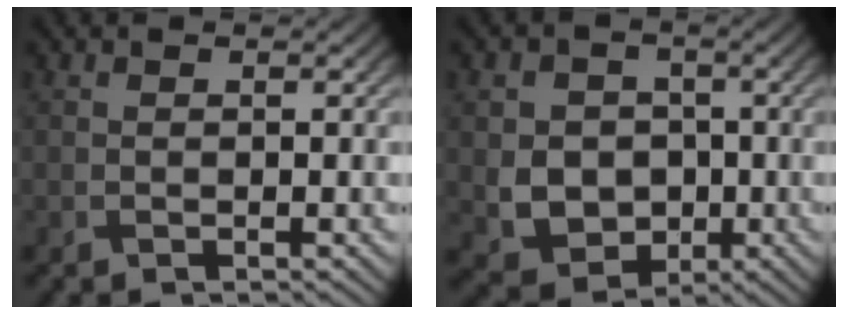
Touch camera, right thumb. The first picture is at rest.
{"total": 6.8, "force": [-0.9, 5.9, 3.4], "torque": [-0.083, -0.014, -0.027]}